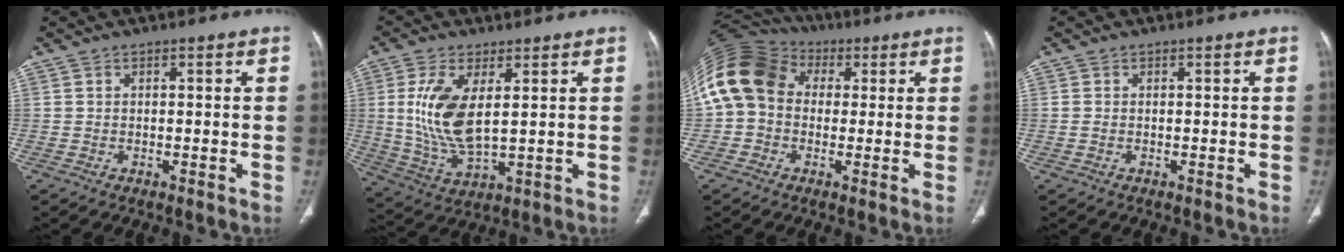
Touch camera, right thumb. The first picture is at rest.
{"total": 12.3, "force": [2.3, 5.3, 10.8], "torque": [-0.230, -0.019, 0.057]}
{"total": 16.4, "force": [2.0, 13.2, 9.5], "torque": [-0.200, 0.050, 0.029]}
{"total": 0.6, "force": [-0.1, 0.3, 0.5], "torque": [-0.016, 0.001, -0.001]}